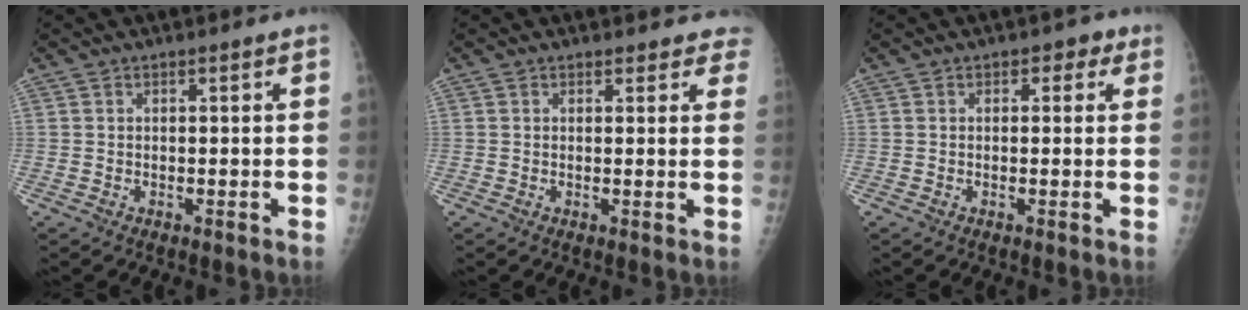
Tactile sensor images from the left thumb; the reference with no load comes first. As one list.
[{"total": 4.4, "force": [4.0, 1.9, 0.2], "torque": [0.040, -0.017, 0.020]}, {"total": 2.5, "force": [1.0, 1.8, 1.5], "torque": [0.004, 0.003, 0.005]}]